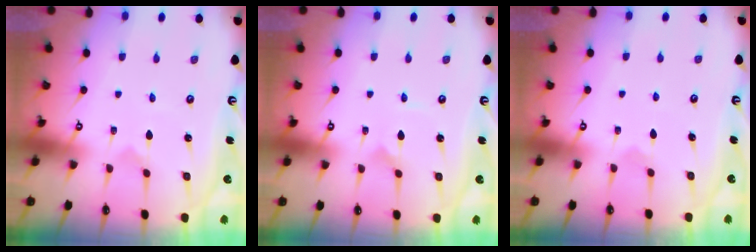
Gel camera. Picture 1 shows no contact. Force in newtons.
{"total": 1.0, "press": 1.0, "slide": 0.0}
{"total": 2.8, "press": 2.8, "slide": 0.3}